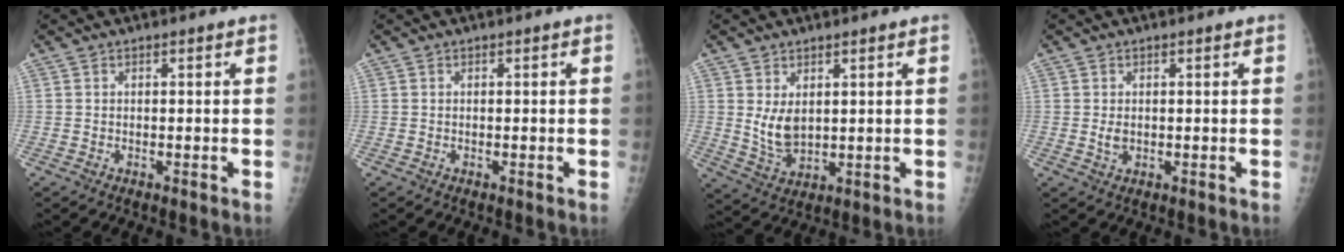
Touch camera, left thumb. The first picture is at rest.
{"total": 0.0}
{"total": 5.8, "force": [1.8, 3.5, 4.3], "torque": [-0.067, -0.024, 0.046]}
{"total": 1.8, "force": [0.3, 1.2, 1.3], "torque": [-0.021, -0.004, 0.009]}